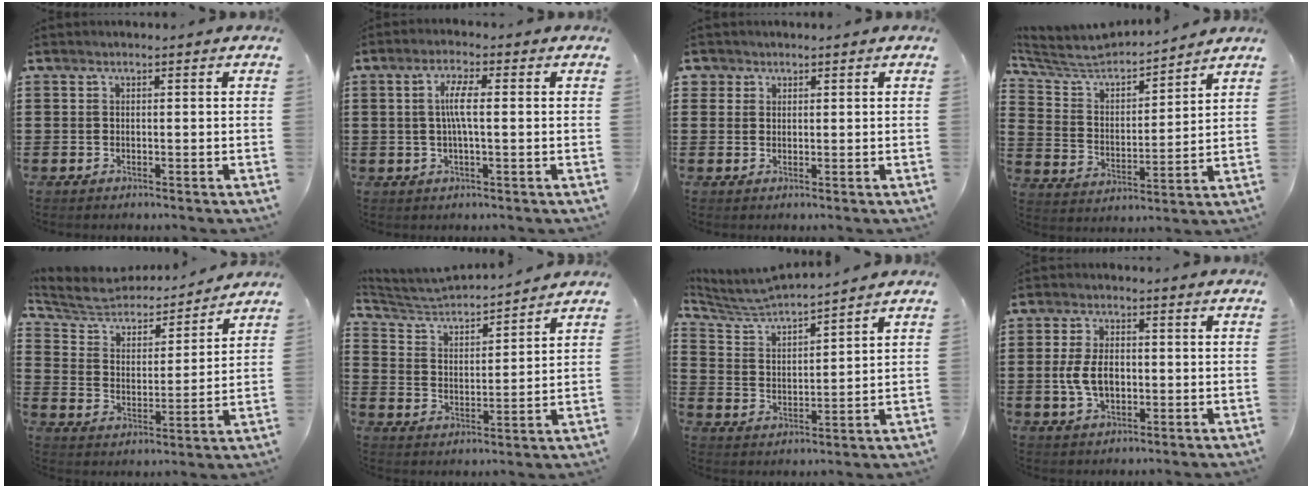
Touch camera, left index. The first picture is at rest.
{"total": 4.4, "force": [0.2, 0.9, 4.3], "torque": [-0.087, 0.001, -0.002]}
{"total": 1.7, "force": [1.0, 1.3, 0.2], "torque": [-0.009, 0.006, 0.020]}
{"total": 5.0, "force": [4.7, 1.3, 1.3], "torque": [-0.053, -0.034, 0.073]}
{"total": 5.4, "force": [5.1, 1.4, 1.2], "torque": [-0.054, -0.040, 0.081]}
{"total": 3.8, "force": [3.7, 0.5, 0.8], "torque": [-0.039, -0.031, 0.056]}
{"total": 4.8, "force": [4.7, 0.2, 1.1], "torque": [-0.047, -0.032, 0.077]}
{"total": 5.8, "force": [-0.5, 3.4, 4.7], "torque": [-0.109, 0.001, -0.015]}